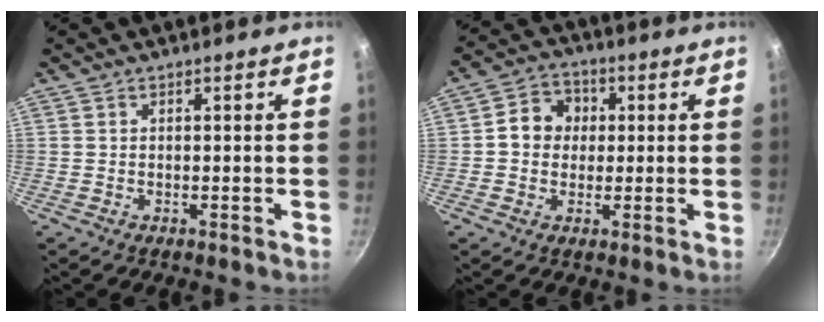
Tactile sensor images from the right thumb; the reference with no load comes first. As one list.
[{"total": 7.5, "force": [0.8, 6.6, 3.5], "torque": [-0.023, 0.013, -0.002]}]